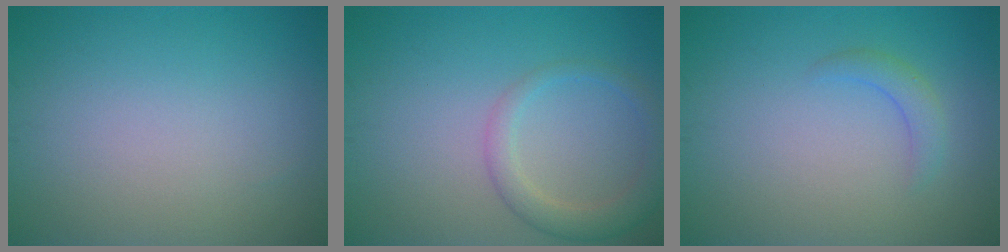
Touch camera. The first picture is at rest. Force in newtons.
{"total": 2.9, "press": 2.9, "slide": 0.2}
{"total": 1.6, "press": 1.6, "slide": 0.1}